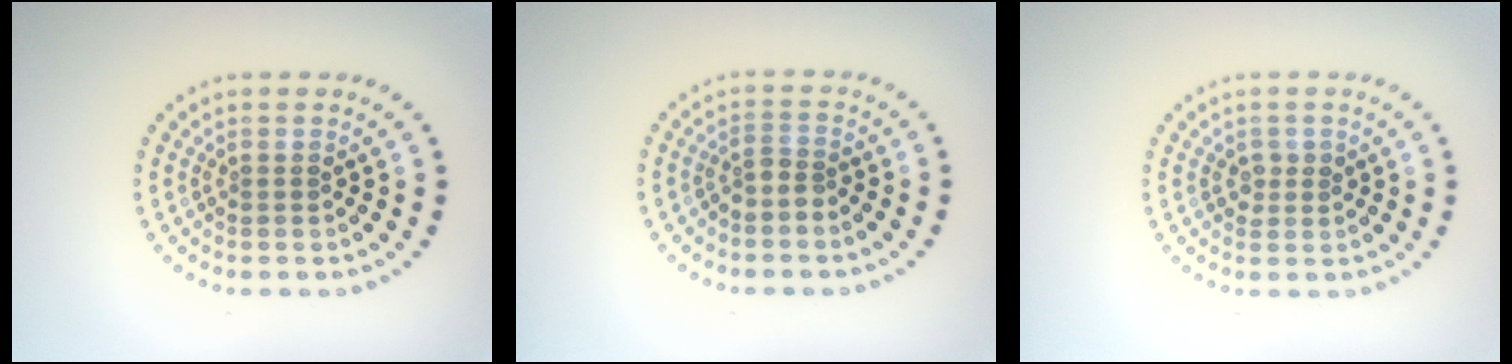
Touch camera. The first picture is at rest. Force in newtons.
{"total": 1.6, "press": 1.2, "slide": 1.0}
{"total": 1.3, "press": 1.3, "slide": 0.4}